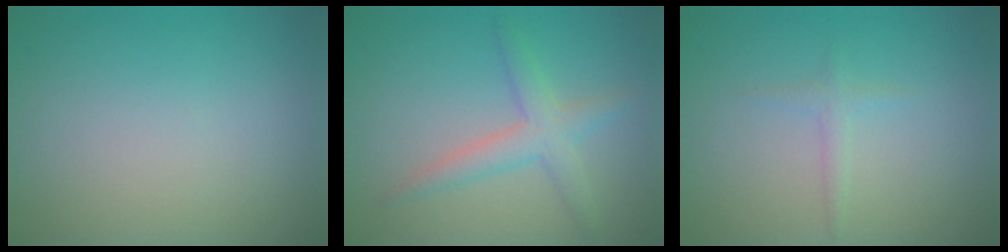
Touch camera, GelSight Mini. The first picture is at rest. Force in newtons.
{"total": 2.9, "press": 2.9, "slide": 0.1}
{"total": 1.0, "press": 1.0, "slide": 0.1}